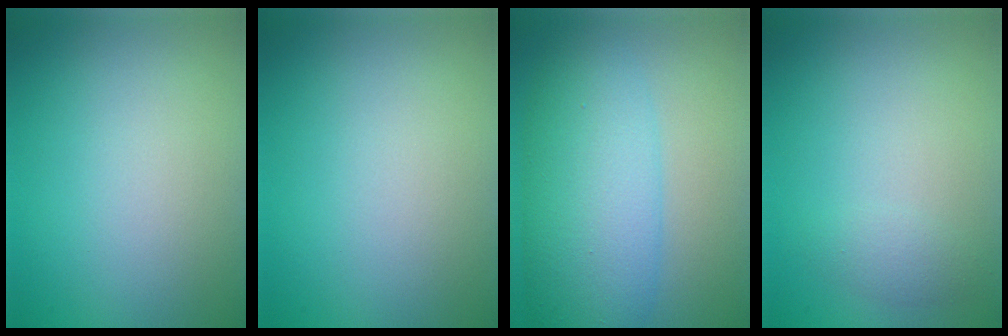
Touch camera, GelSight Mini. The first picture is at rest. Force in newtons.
{"total": 0.0}
{"total": 8.4, "press": 8.4, "slide": 0.2}
{"total": 1.1, "press": 1.1, "slide": 0.1}